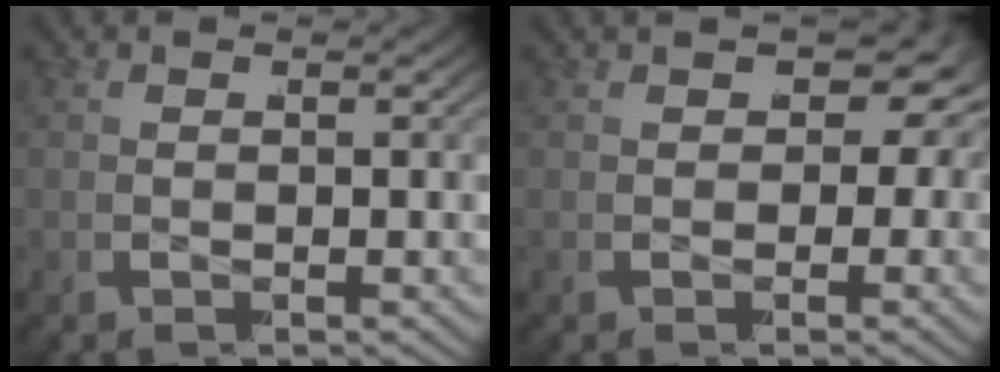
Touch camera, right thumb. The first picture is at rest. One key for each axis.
{"total": 6.3, "fx": 0.6, "fy": 3.7, "fz": 5.1, "tx": -0.061, "ty": -0.007, "tz": 0.012}